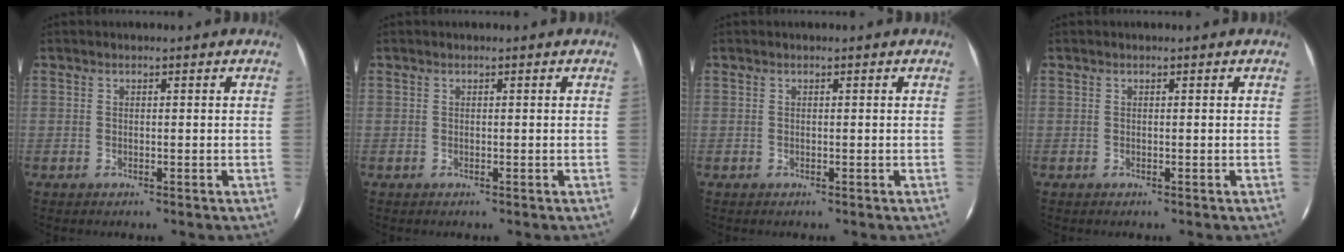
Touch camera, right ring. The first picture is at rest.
{"total": 0.0}
{"total": 0.0}
{"total": 0.0}